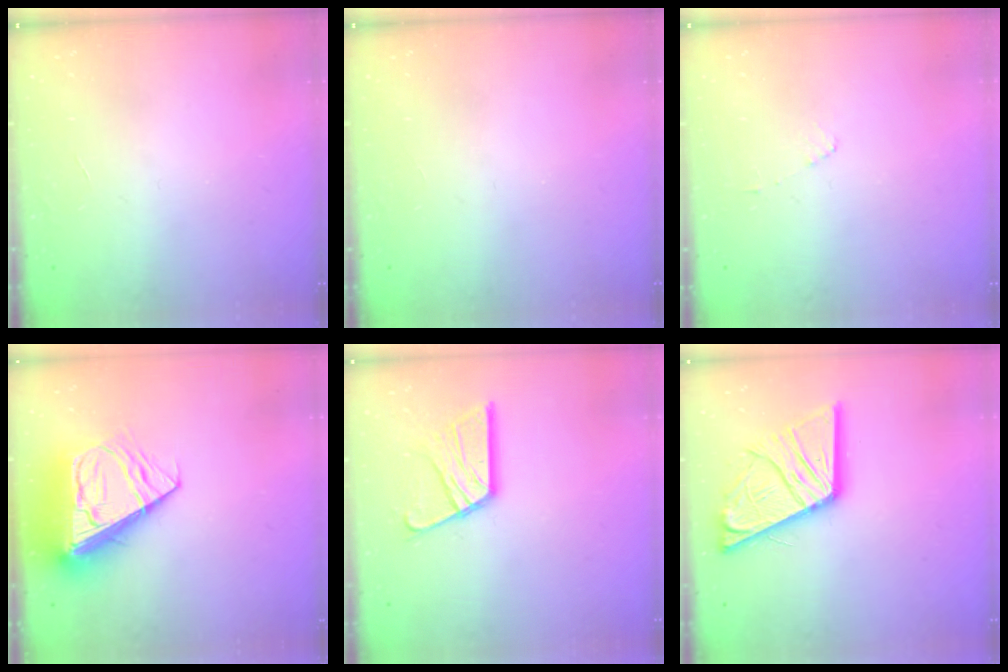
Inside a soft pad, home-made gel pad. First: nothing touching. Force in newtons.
{"total": 0.0}
{"total": 4.0, "press": 3.9, "slide": 0.5}
{"total": 14.7, "press": 14.5, "slide": 2.1}
{"total": 13.1, "press": 13.1, "slide": 1.4}
{"total": 19.6, "press": 19.5, "slide": 2.2}